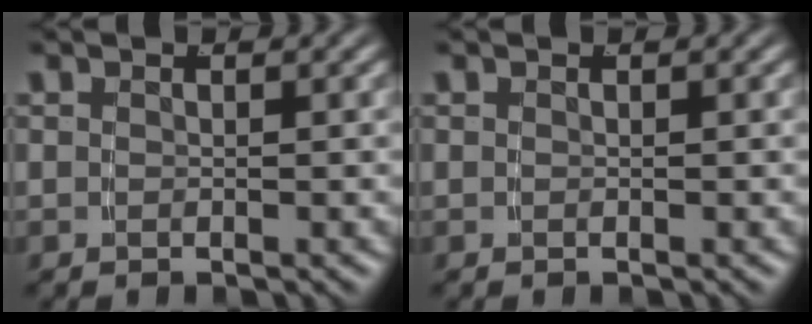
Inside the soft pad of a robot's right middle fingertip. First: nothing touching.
{"total": 0.0}